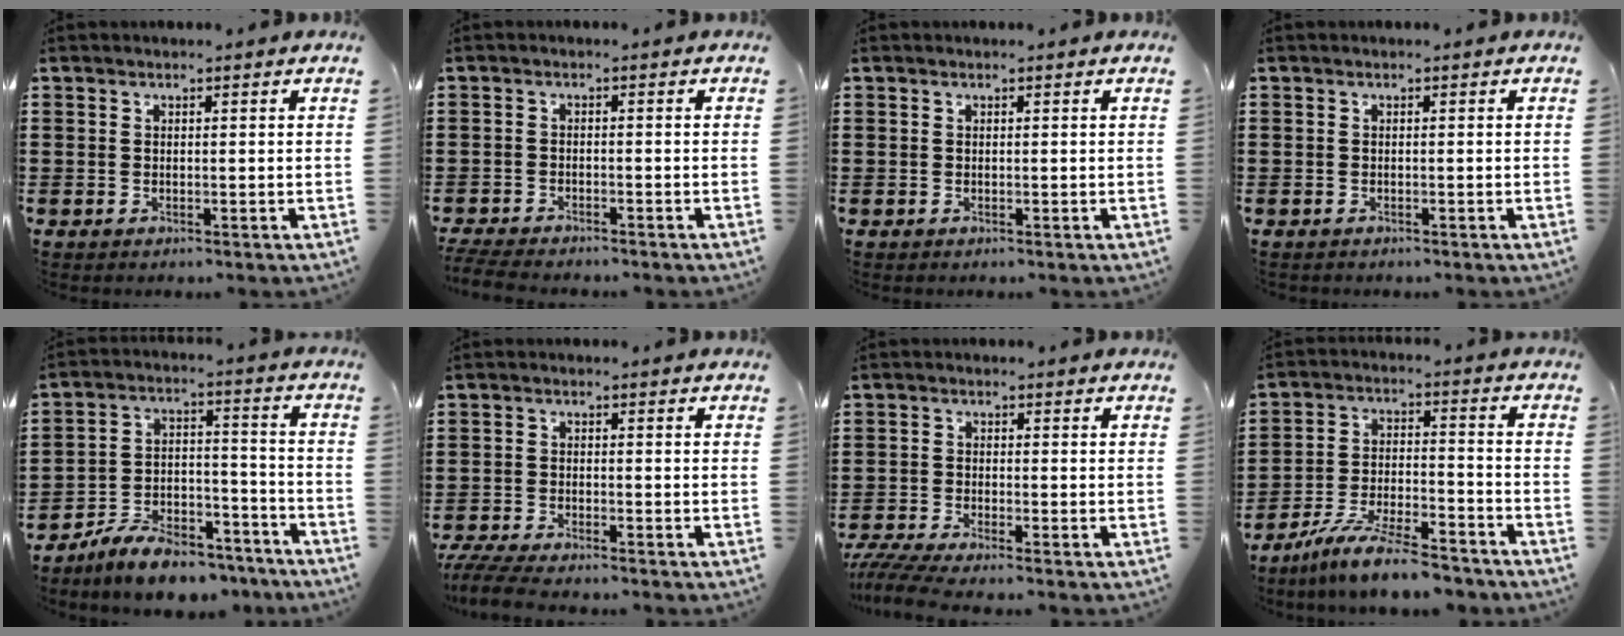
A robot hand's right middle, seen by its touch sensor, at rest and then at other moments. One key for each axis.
{"total": 2.6, "fx": -2.6, "fy": 0.2, "fz": 0.4, "tx": -0.016, "ty": -0.002, "tz": -0.057}
{"total": 0.0}
{"total": 0.0}
{"total": 8.8, "fx": -7.9, "fy": 2.4, "fz": 2.9, "tx": -0.052, "ty": 0.029, "tz": -0.152}
{"total": 3.8, "fx": -3.6, "fy": 0.1, "fz": 1.2, "tx": -0.041, "ty": -0.012, "tz": -0.078}
{"total": 3.2, "fx": -2.9, "fy": 0.0, "fz": 1.4, "tx": -0.046, "ty": -0.014, "tz": -0.063}
{"total": 9.2, "fx": -8.2, "fy": 0.8, "fz": 4.1, "tx": -0.080, "ty": 0.010, "tz": -0.158}